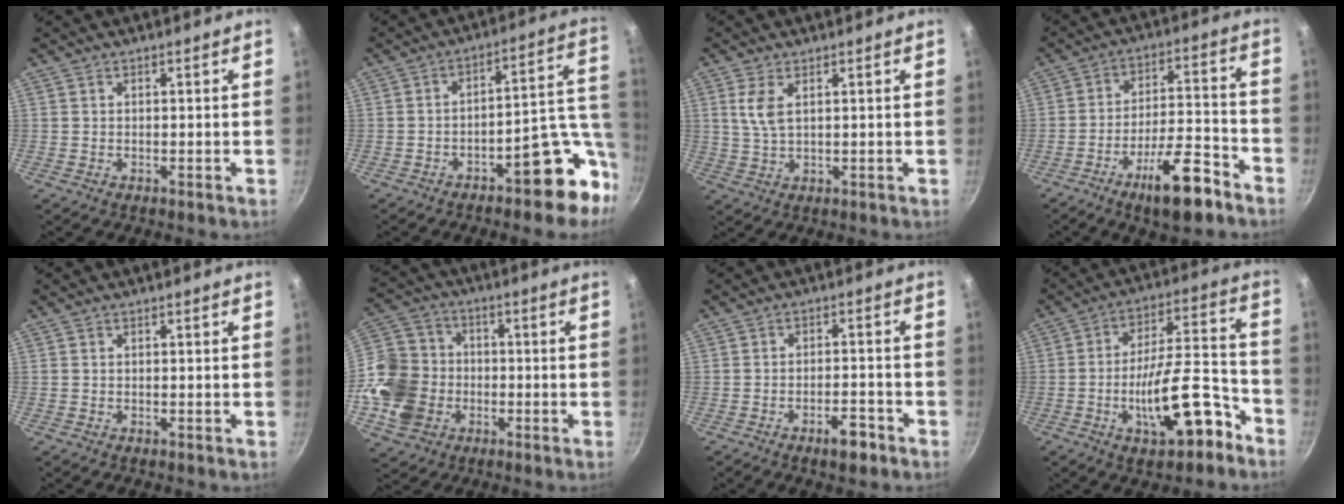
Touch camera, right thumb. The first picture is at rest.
{"total": 13.2, "force": [-6.5, 5.3, 10.2], "torque": [-0.063, 0.064, -0.088]}
{"total": 4.6, "force": [1.6, 2.1, 3.8], "torque": [-0.078, -0.007, 0.033]}
{"total": 13.9, "force": [-8.5, 4.1, 10.1], "torque": [-0.149, 0.057, -0.131]}
{"total": 0.0}
{"total": 15.7, "force": [-4.0, 13.2, 7.5], "torque": [-0.134, 0.037, -0.079]}
{"total": 5.0, "force": [-3.1, 1.8, 3.5], "torque": [-0.043, 0.022, -0.043]}
{"total": 16.9, "force": [-7.7, 6.3, 13.7], "torque": [-0.182, 0.064, -0.117]}